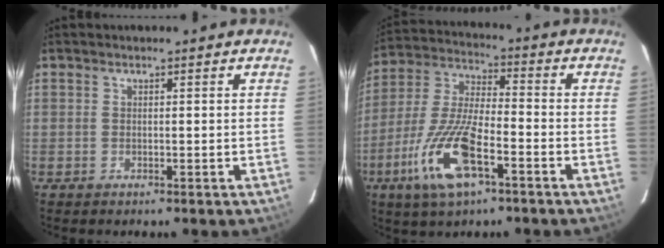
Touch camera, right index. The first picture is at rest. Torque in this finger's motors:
{"motor_torque": [1.26, -0.88, 0.82, 0.21]}